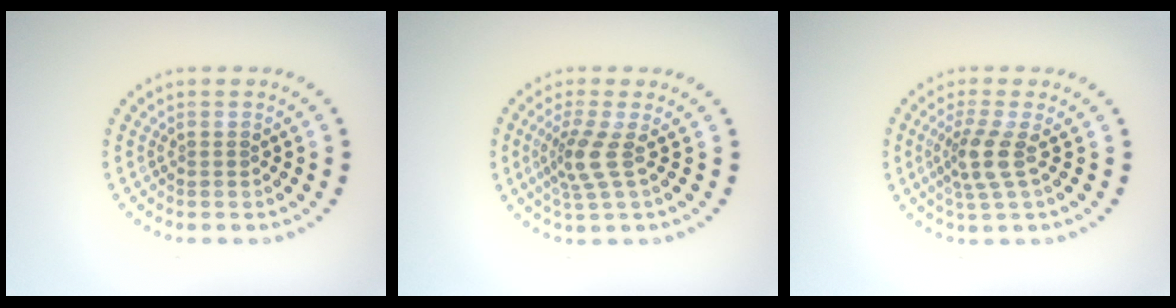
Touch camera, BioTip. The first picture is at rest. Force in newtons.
{"total": 2.8, "press": 1.9, "slide": 2.0}
{"total": 2.8, "press": 2.2, "slide": 1.8}